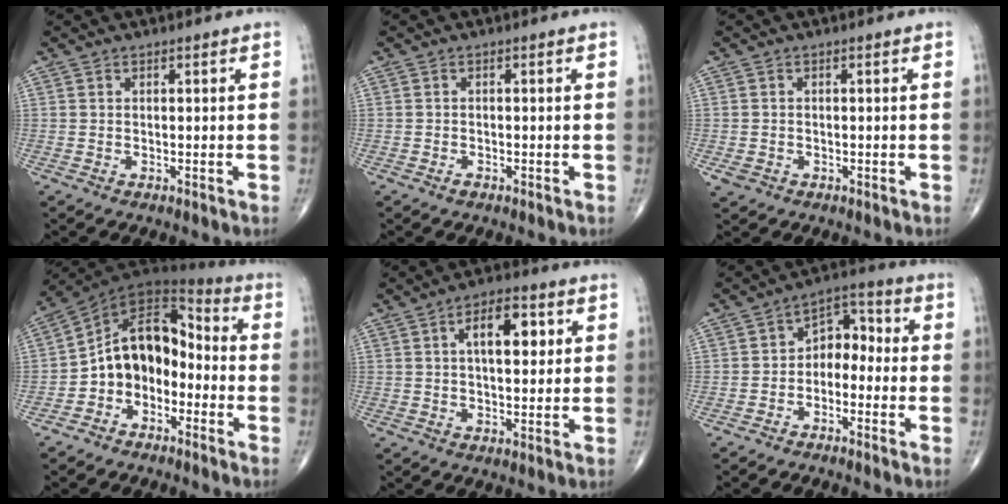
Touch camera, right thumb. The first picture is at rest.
{"total": 0.7, "force": [-0.6, 0.4, 0.3], "torque": [-0.002, 0.002, -0.011]}
{"total": 1.8, "force": [-0.7, 1.5, 0.7], "torque": [-0.013, 0.003, -0.007]}
{"total": 13.1, "force": [-3.1, 9.4, 8.6], "torque": [-0.105, 0.073, -0.067]}
{"total": 8.6, "force": [2.4, 4.1, 7.2], "torque": [-0.088, 0.004, 0.032]}
{"total": 6.9, "force": [-1.6, 4.8, 4.6], "torque": [-0.040, 0.044, -0.045]}